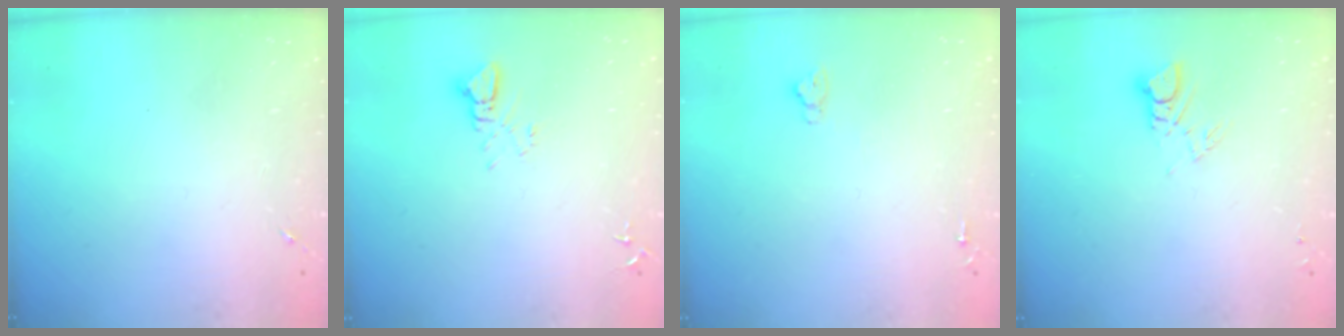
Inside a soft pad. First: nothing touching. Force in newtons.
{"total": 3.1, "press": 3.1, "slide": 0.1}
{"total": 2.6, "press": 2.5, "slide": 0.3}
{"total": 3.6, "press": 3.6, "slide": 0.2}